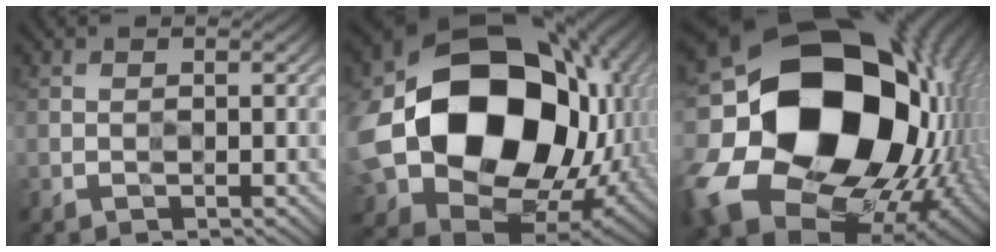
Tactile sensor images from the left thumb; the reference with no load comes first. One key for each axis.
{"total": 22.0, "fx": 1.6, "fy": 17.6, "fz": 13.1, "tx": -0.337, "ty": -0.061, "tz": 0.076}
{"total": 23.0, "fx": 0.3, "fy": 18.4, "fz": 13.8, "tx": -0.330, "ty": -0.053, "tz": 0.021}